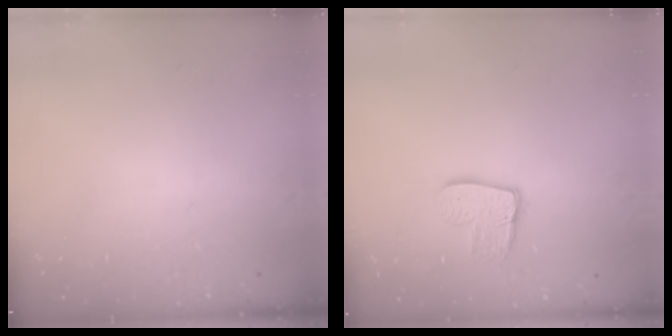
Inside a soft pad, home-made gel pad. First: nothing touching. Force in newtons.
{"total": 10.0, "press": 9.9, "slide": 0.7}